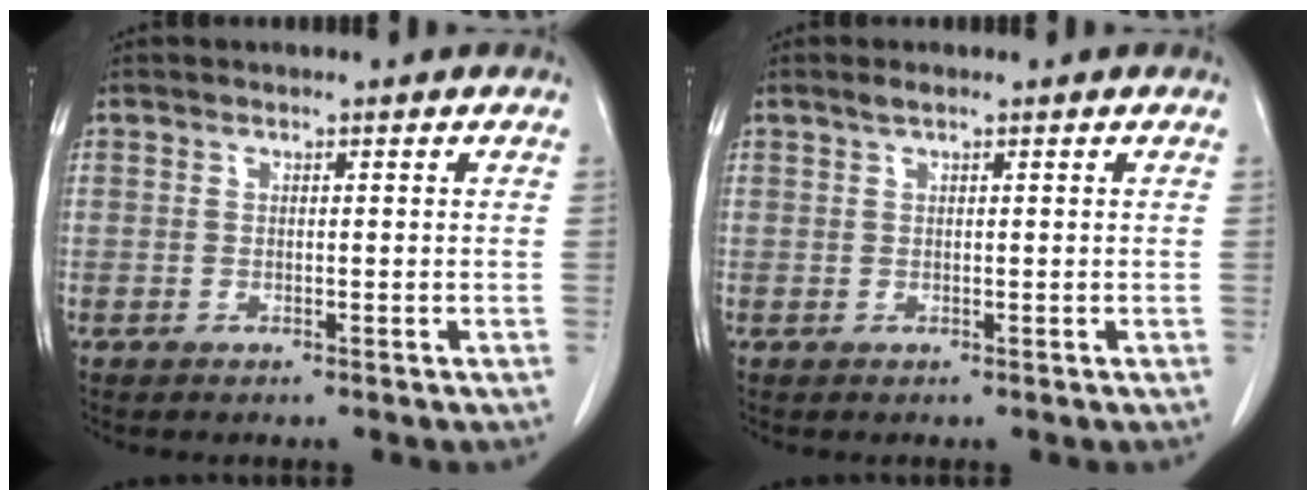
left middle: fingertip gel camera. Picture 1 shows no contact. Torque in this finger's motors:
{"motor_torque": [0.18, -0.17, -0.04, 0.01]}